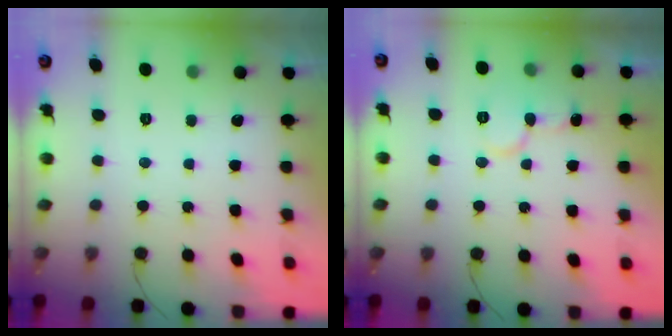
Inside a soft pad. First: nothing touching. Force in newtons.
{"total": 8.8, "press": 8.7, "slide": 1.0}